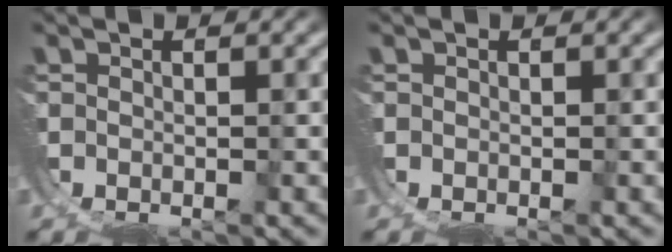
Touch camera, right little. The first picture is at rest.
{"total": 0.0}